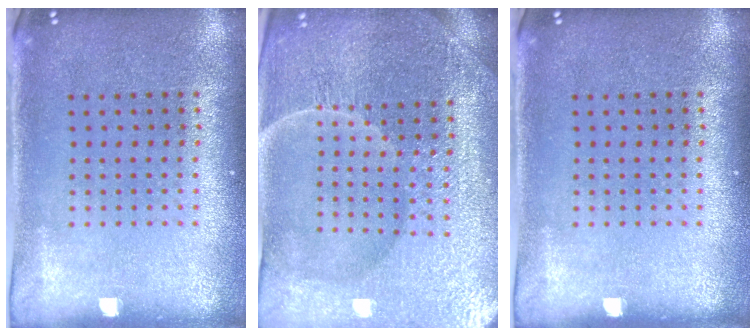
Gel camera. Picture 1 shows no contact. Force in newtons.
{"total": 5.3, "press": 5.0, "slide": 1.8}
{"total": 0.0}